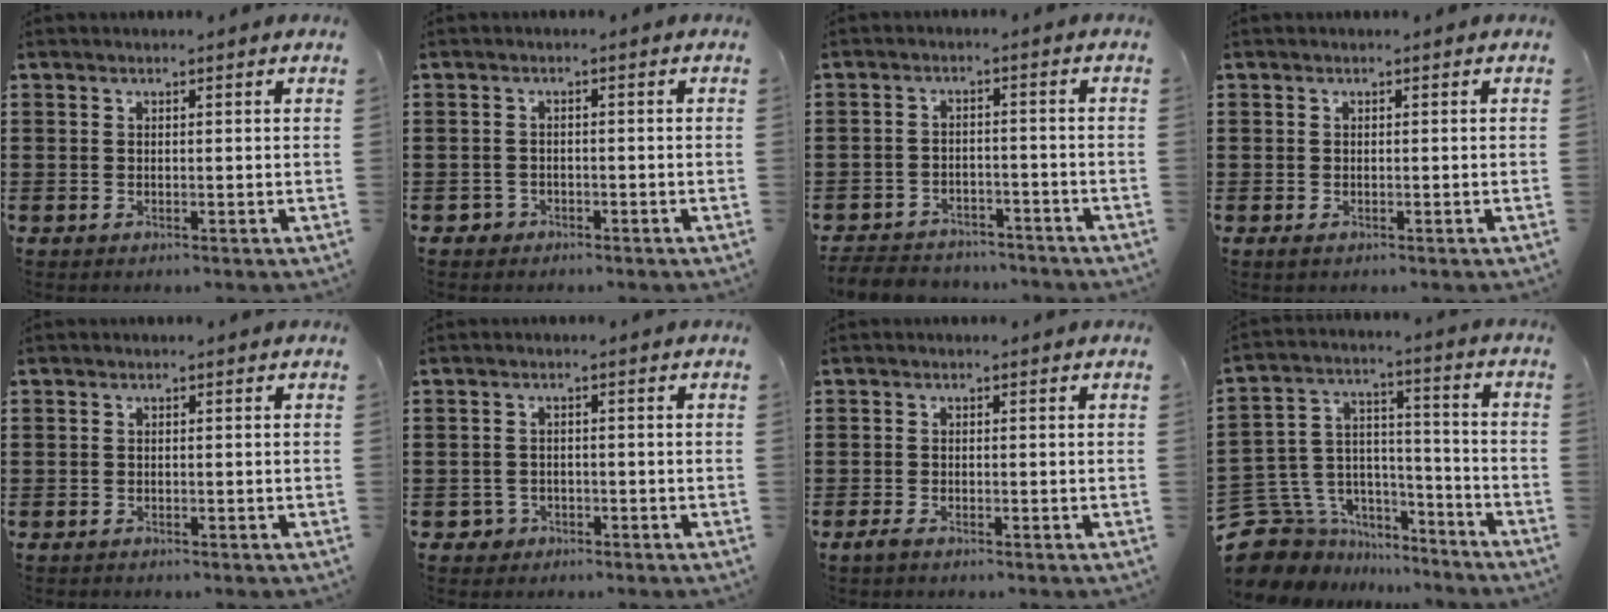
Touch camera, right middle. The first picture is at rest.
{"total": 1.5, "force": [-1.2, 1.0, 0.0], "torque": [-0.006, 0.002, -0.028]}
{"total": 4.2, "force": [-4.1, 1.0, 0.1], "torque": [-0.011, 0.005, -0.088]}
{"total": 0.7, "force": [-0.2, 0.6, 0.2], "torque": [0.003, 0.000, -0.007]}
{"total": 0.7, "force": [-0.6, 0.4, -0.1], "torque": [0.001, 0.004, -0.014]}
{"total": 2.1, "force": [-1.5, 1.4, 0.2], "torque": [-0.011, 0.002, -0.034]}
{"total": 1.3, "force": [-1.0, 0.5, 0.7], "torque": [-0.022, -0.002, -0.023]}
{"total": 8.8, "force": [-6.4, 6.0, 0.4], "torque": [-0.044, 0.001, -0.119]}